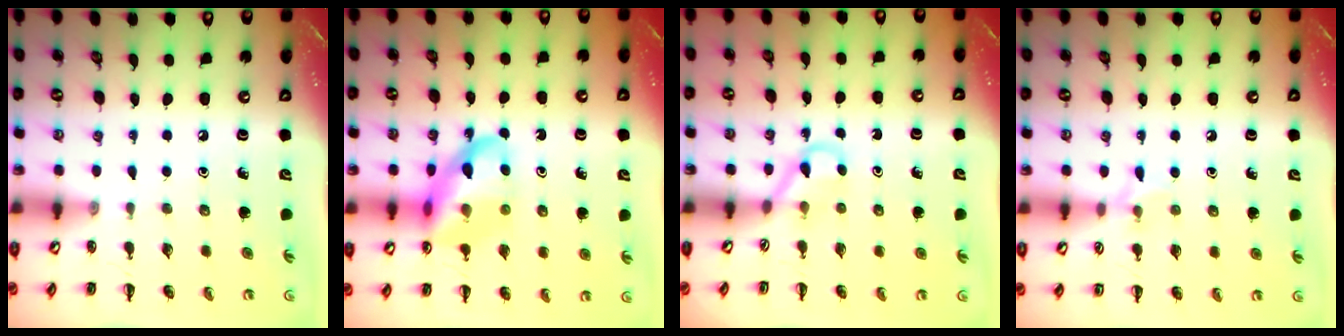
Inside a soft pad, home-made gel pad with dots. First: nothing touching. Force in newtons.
{"total": 14.3, "press": 13.9, "slide": 3.4}
{"total": 2.6, "press": 2.4, "slide": 0.9}
{"total": 6.1, "press": 5.9, "slide": 1.8}